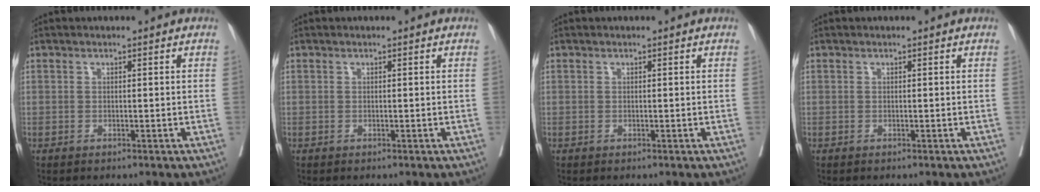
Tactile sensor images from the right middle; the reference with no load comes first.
{"total": 0.0}
{"total": 0.0}
{"total": 0.0}